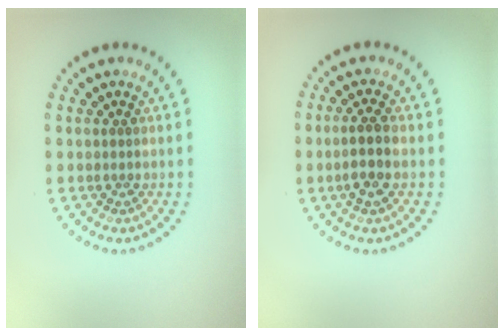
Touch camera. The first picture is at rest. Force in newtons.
{"total": 2.5, "press": 2.3, "slide": 1.0}